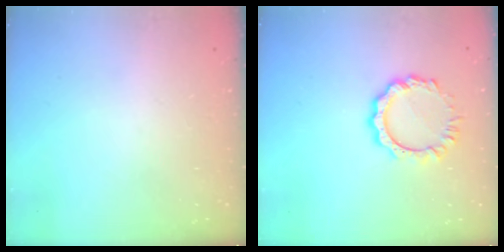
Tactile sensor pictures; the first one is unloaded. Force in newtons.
{"total": 8.6, "press": 8.6, "slide": 0.6}